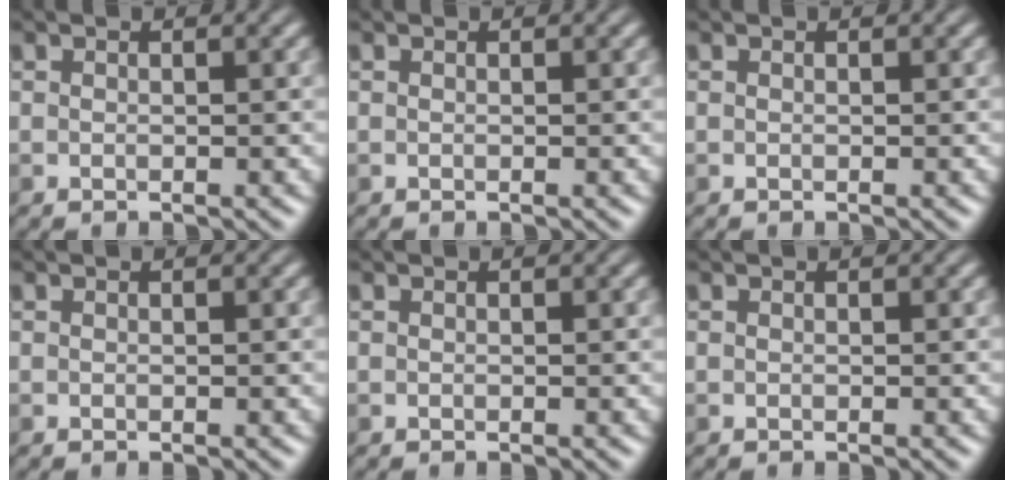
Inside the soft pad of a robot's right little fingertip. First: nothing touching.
{"total": 0.0}
{"total": 0.0}
{"total": 0.0}
{"total": 0.0}
{"total": 0.0}